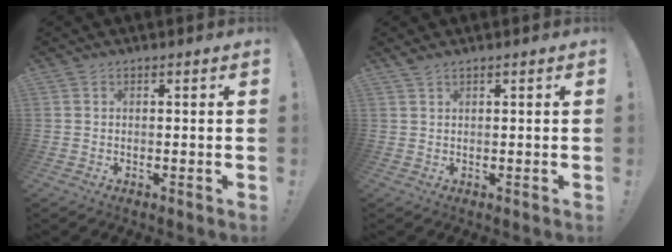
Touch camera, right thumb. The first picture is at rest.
{"total": 1.6, "force": [1.4, 0.2, 0.8], "torque": [-0.017, -0.003, 0.026]}